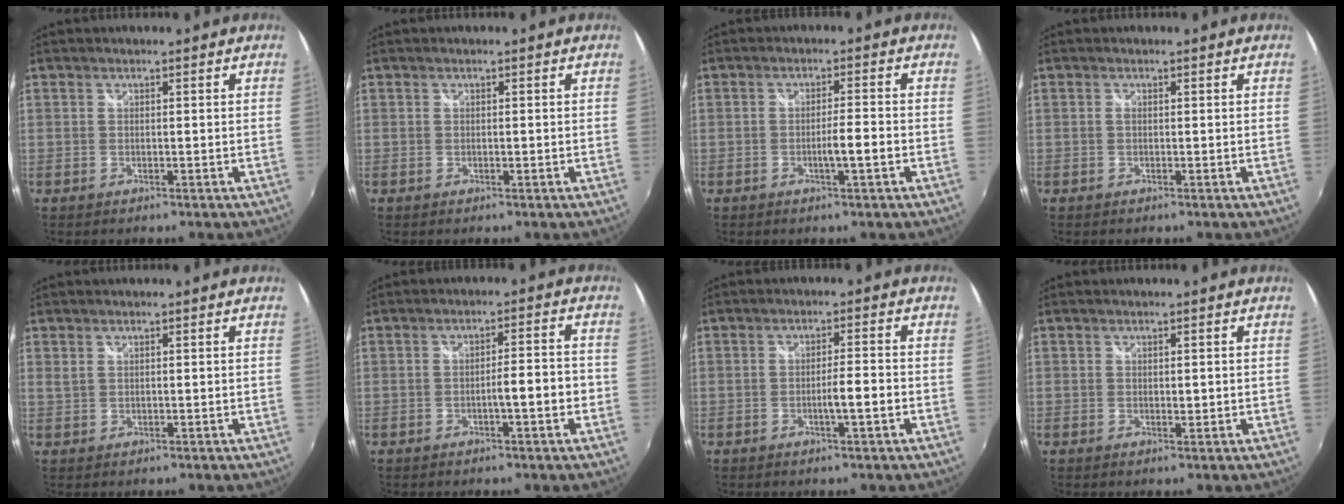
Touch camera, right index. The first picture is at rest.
{"total": 0.0}
{"total": 3.5, "force": [-1.4, -0.2, 3.2], "torque": [-0.055, -0.002, -0.022]}
{"total": 0.0}
{"total": 0.9, "force": [0.5, 0.3, 0.7], "torque": [-0.014, 0.000, 0.011]}
{"total": 4.5, "force": [-1.7, 0.4, 4.2], "torque": [-0.068, 0.004, -0.022]}
{"total": 3.6, "force": [-1.4, -0.2, 3.3], "torque": [-0.057, -0.002, -0.022]}
{"total": 0.8, "force": [0.1, 0.5, 0.6], "torque": [-0.009, -0.001, 0.002]}